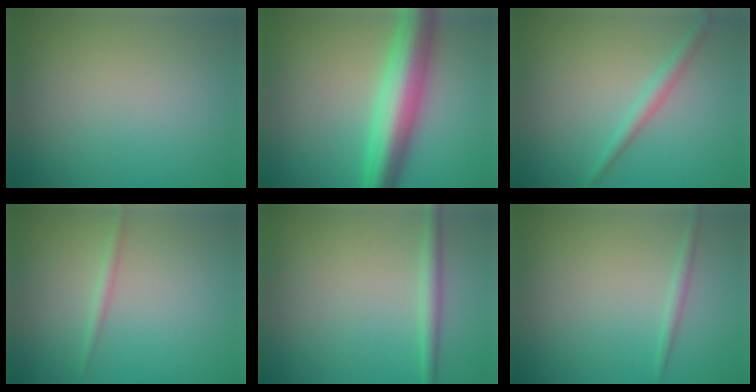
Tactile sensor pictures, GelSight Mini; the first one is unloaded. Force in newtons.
{"total": 7.7, "press": 7.6, "slide": 0.3}
{"total": 1.7, "press": 1.7, "slide": 0.0}
{"total": 0.9, "press": 0.9, "slide": 0.0}
{"total": 1.8, "press": 1.8, "slide": 0.1}
{"total": 0.9, "press": 0.9, "slide": 0.1}